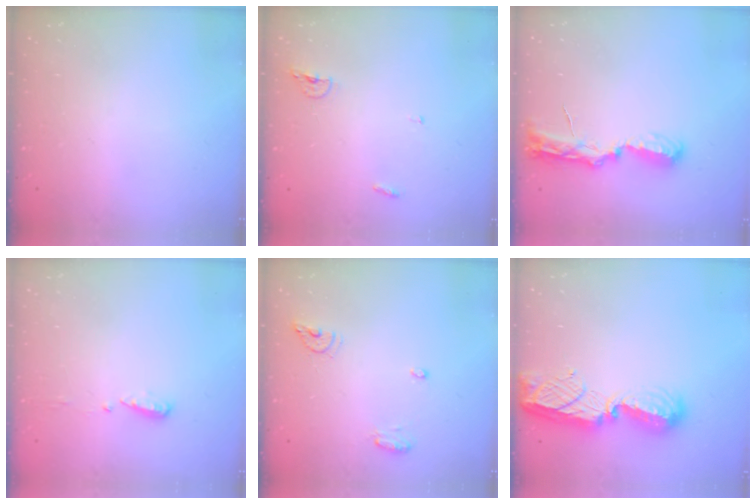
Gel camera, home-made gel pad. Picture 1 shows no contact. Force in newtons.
{"total": 3.9, "press": 3.8, "slide": 0.8}
{"total": 7.6, "press": 7.6, "slide": 0.9}
{"total": 4.0, "press": 3.9, "slide": 0.5}
{"total": 6.8, "press": 6.7, "slide": 1.2}
{"total": 13.5, "press": 13.5, "slide": 0.9}